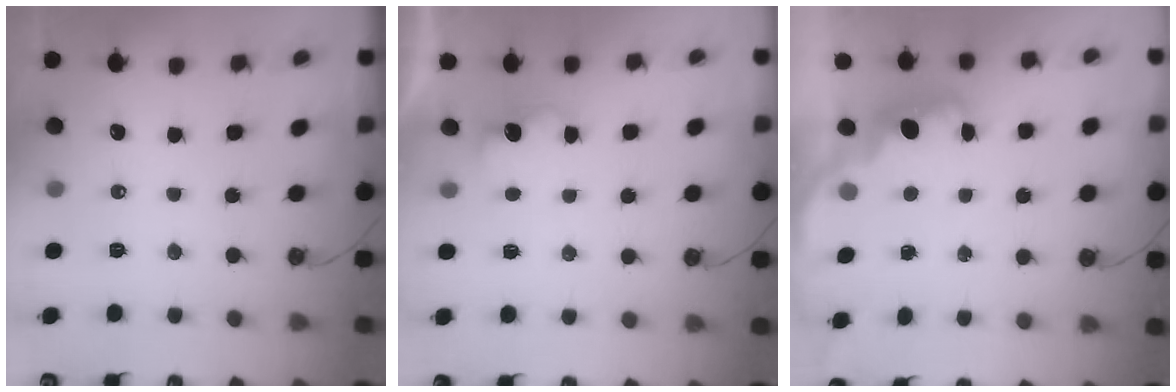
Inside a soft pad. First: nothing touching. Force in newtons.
{"total": 3.1, "press": 3.0, "slide": 0.9}
{"total": 2.3, "press": 2.3, "slide": 0.5}